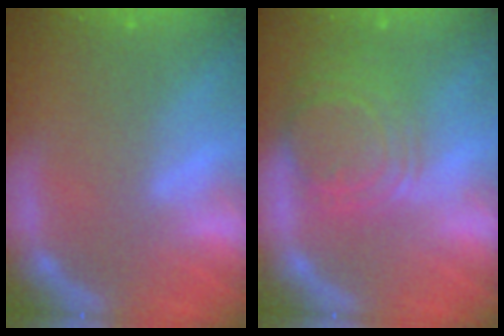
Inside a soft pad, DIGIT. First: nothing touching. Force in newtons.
{"total": 8.1}